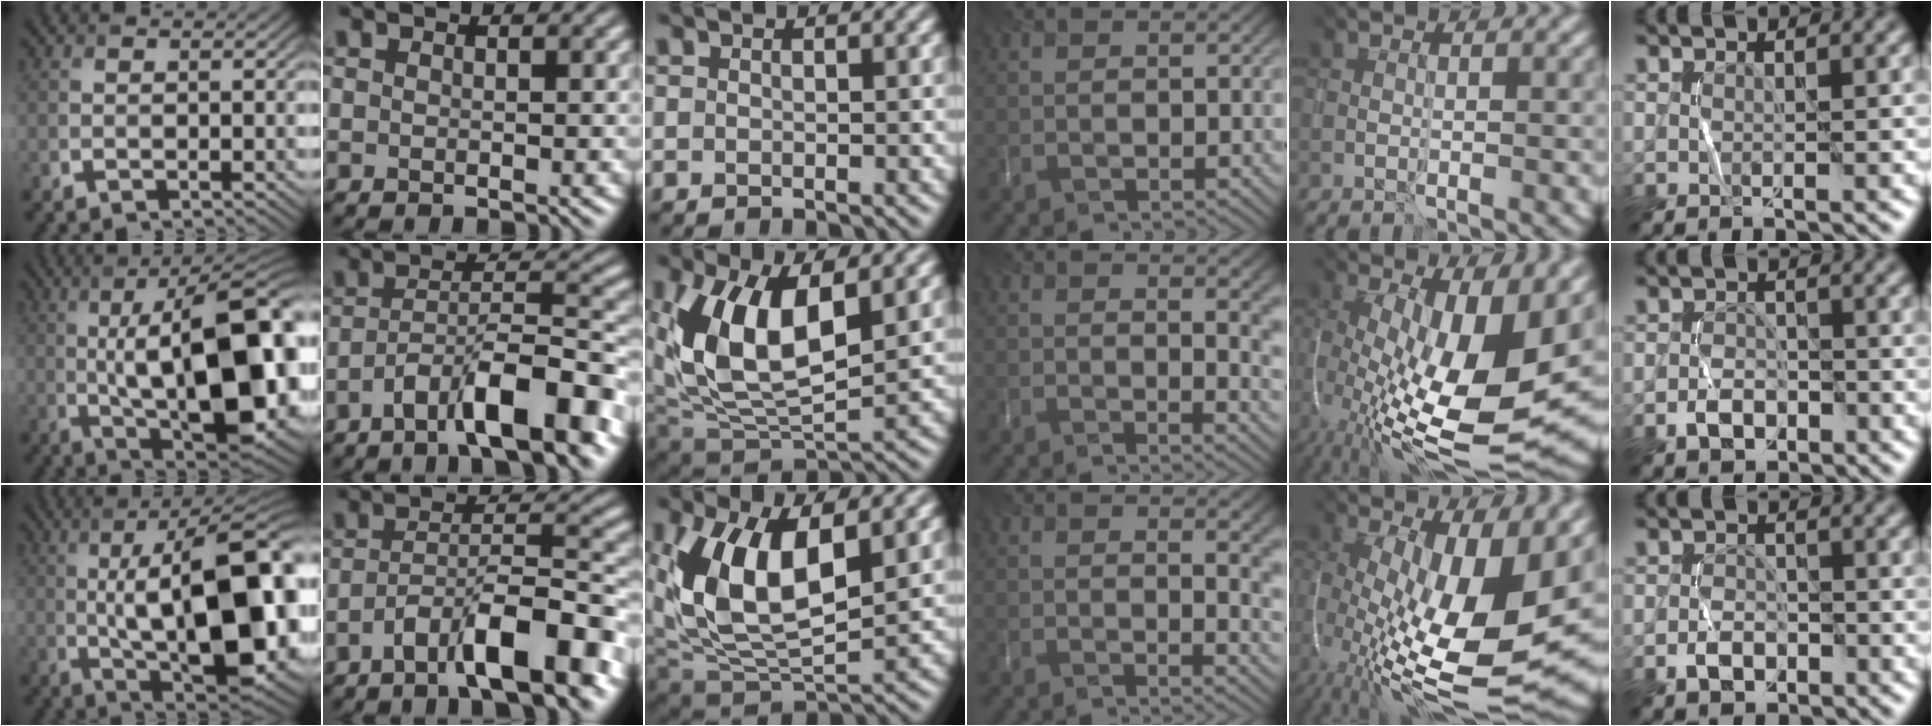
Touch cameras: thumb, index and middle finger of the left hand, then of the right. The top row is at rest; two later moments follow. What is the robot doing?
{"motion": "wrap", "object": "string"}